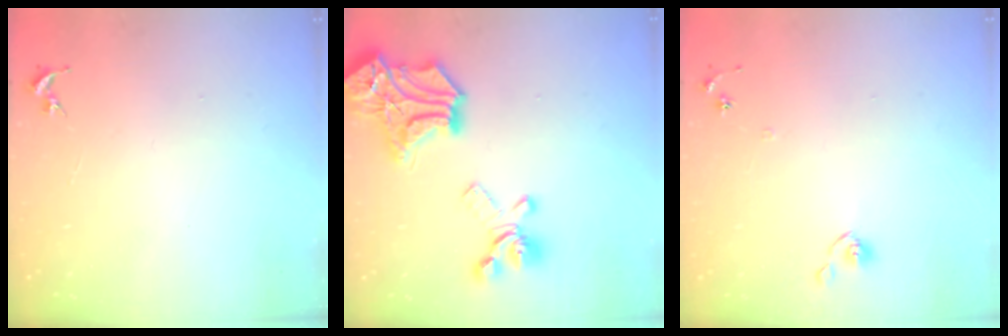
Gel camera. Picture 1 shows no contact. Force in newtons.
{"total": 24.6, "press": 24.6, "slide": 0.7}
{"total": 6.1, "press": 6.1, "slide": 0.5}